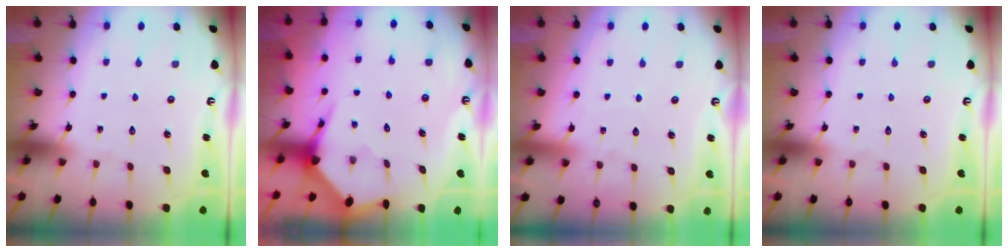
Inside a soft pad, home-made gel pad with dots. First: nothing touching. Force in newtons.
{"total": 3.6, "press": 3.6, "slide": 0.4}
{"total": 2.4, "press": 2.4, "slide": 0.2}
{"total": 0.0}